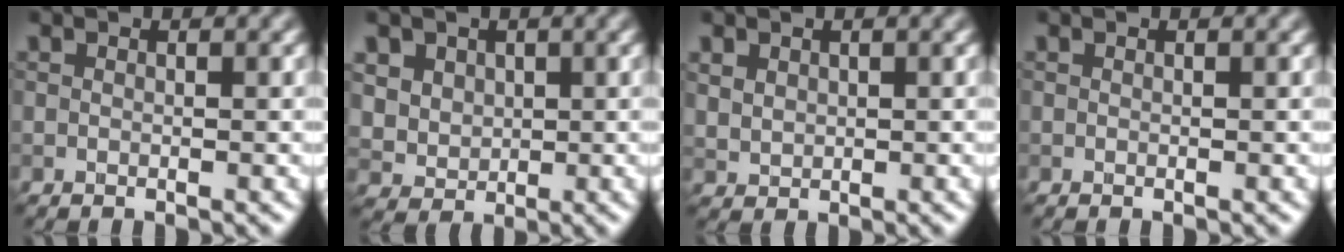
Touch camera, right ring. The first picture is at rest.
{"total": 4.5, "force": [2.0, 3.6, 1.7], "torque": [-0.047, 0.000, 0.039]}
{"total": 1.6, "force": [0.8, 1.3, 0.6], "torque": [-0.013, -0.002, 0.020]}
{"total": 0.0}